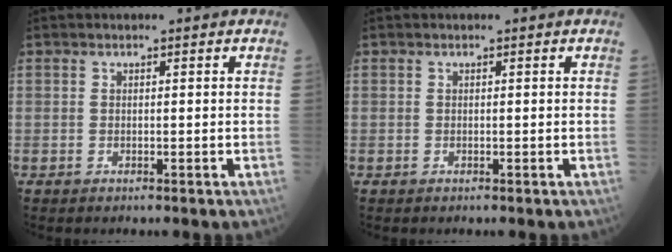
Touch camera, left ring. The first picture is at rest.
{"total": 0.0}